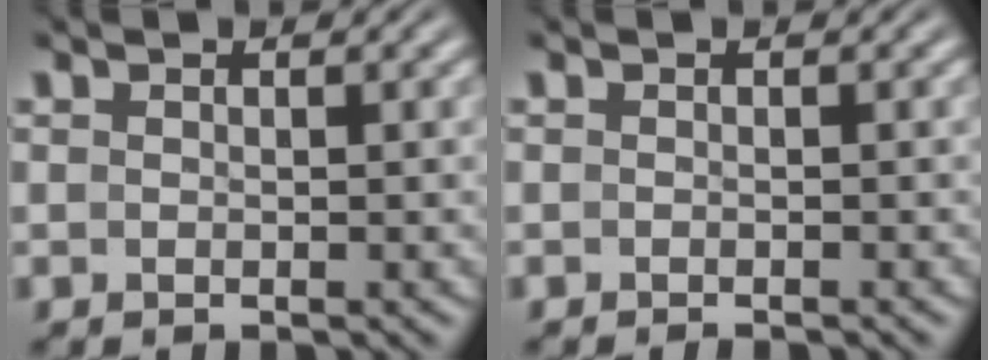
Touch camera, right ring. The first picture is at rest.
{"total": 1.0, "force": [-0.9, -0.2, 0.1], "torque": [-0.002, 0.000, -0.015]}